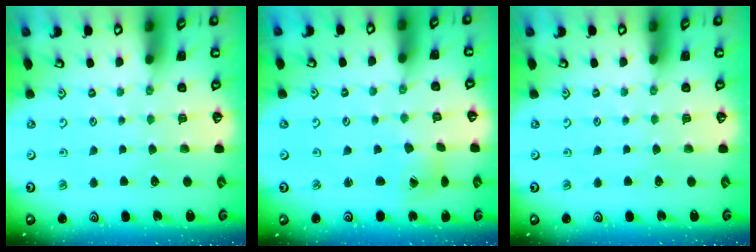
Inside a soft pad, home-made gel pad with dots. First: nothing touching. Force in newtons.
{"total": 2.5, "press": 2.5, "slide": 0.3}
{"total": 0.0}